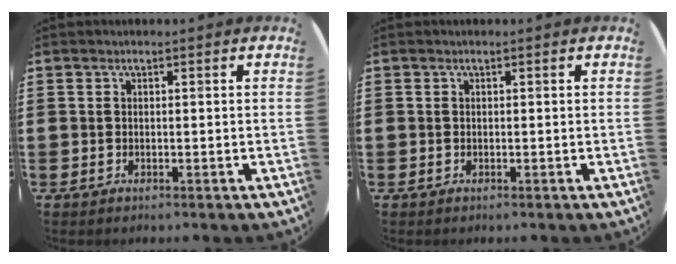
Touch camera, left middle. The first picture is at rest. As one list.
[{"total": 0.0}]